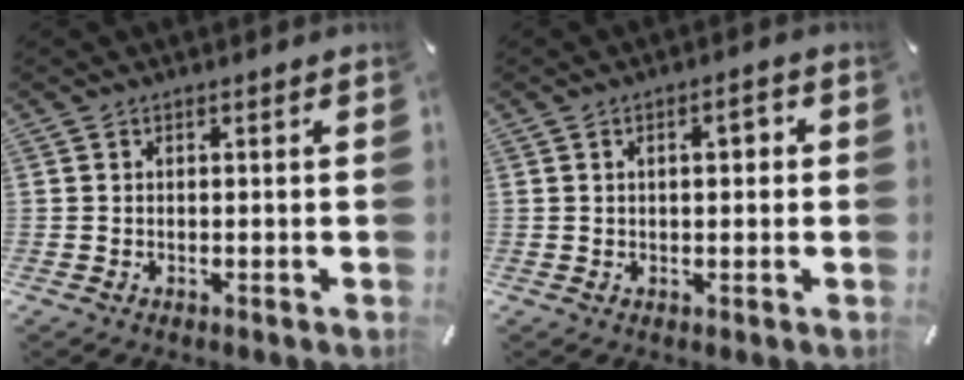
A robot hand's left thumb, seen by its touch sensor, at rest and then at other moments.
{"total": 3.9, "force": [0.6, 1.9, 3.3], "torque": [-0.051, 0.005, 0.002]}